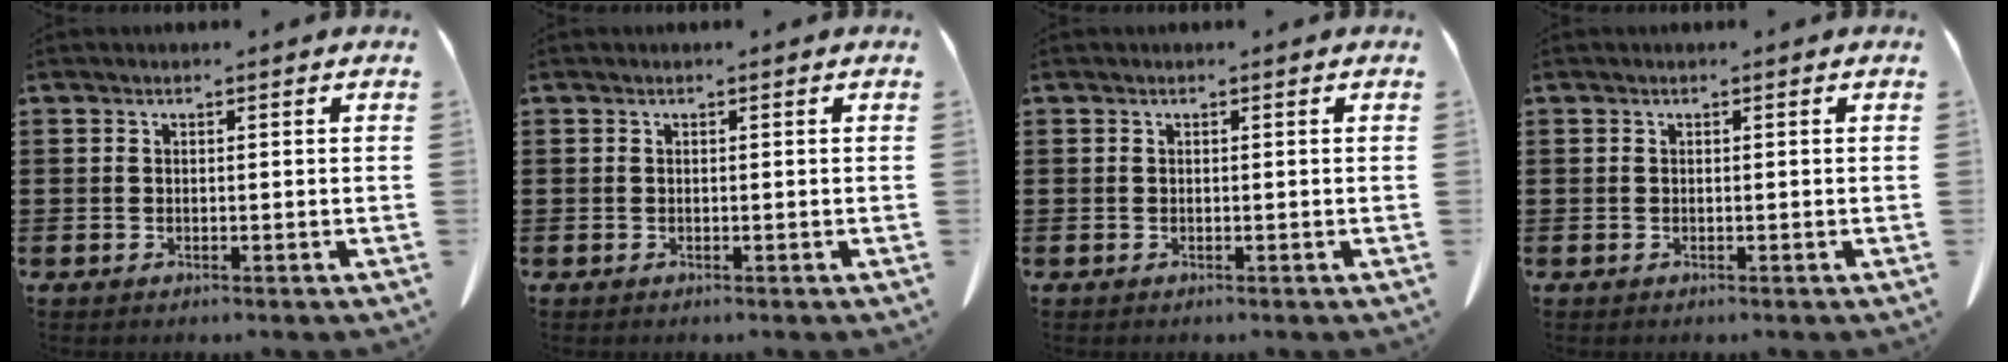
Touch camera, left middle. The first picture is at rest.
{"total": 0.0}
{"total": 0.0}
{"total": 0.0}